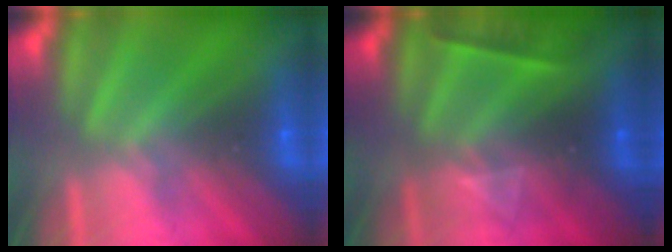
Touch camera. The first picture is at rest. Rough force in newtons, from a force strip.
{"total": 2.3}